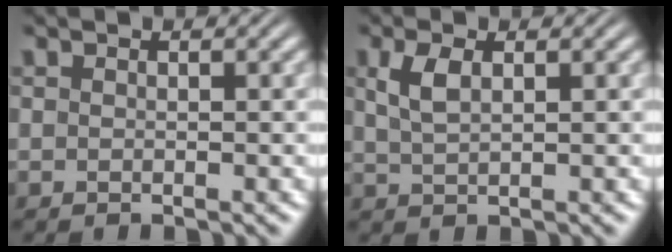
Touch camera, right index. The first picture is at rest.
{"total": 1.9, "force": [0.7, 0.6, 1.6], "torque": [-0.034, -0.005, 0.022]}